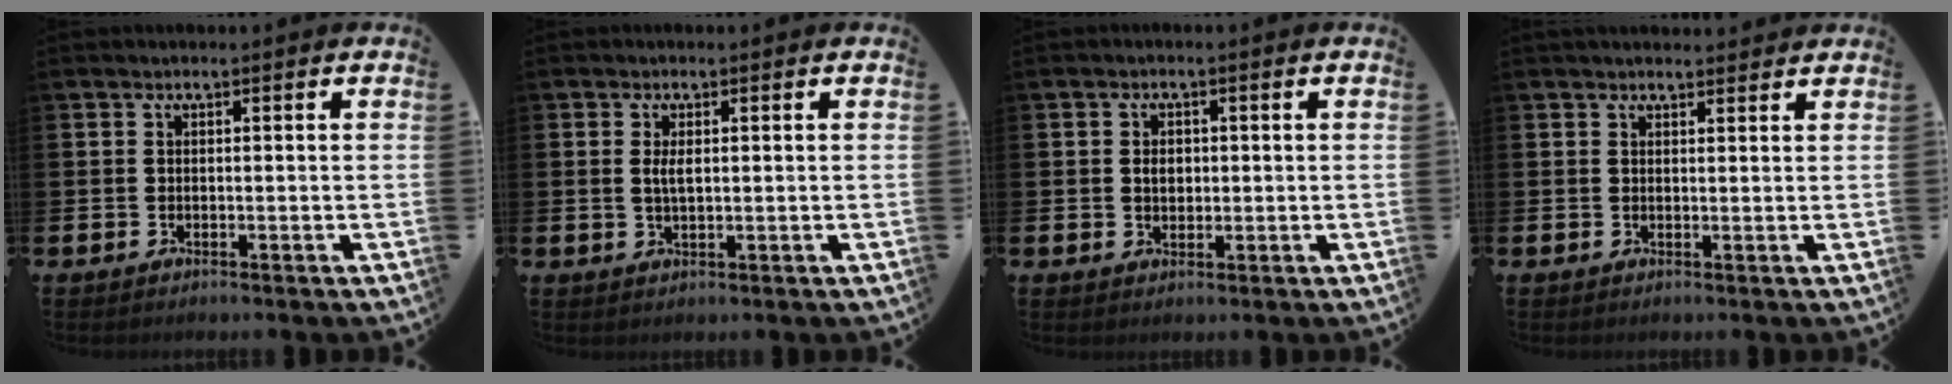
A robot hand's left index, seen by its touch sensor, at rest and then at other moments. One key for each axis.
{"total": 2.1, "fx": 0.5, "fy": 0.8, "fz": 1.9, "tx": -0.034, "ty": 0.003, "tz": 0.005}
{"total": 2.1, "fx": 0.3, "fy": 1.6, "fz": 1.4, "tx": -0.008, "ty": 0.000, "tz": -0.001}
{"total": 1.7, "fx": 1.6, "fy": 0.4, "fz": 0.1, "tx": 0.008, "ty": -0.007, "tz": 0.027}